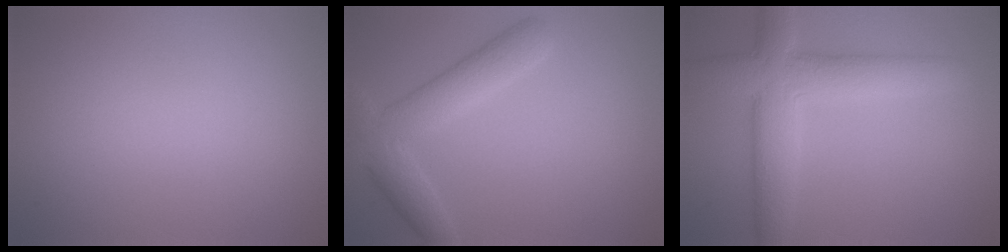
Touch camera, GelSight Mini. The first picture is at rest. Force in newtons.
{"total": 5.0, "press": 5.0, "slide": 0.3}
{"total": 6.9, "press": 6.9, "slide": 0.6}